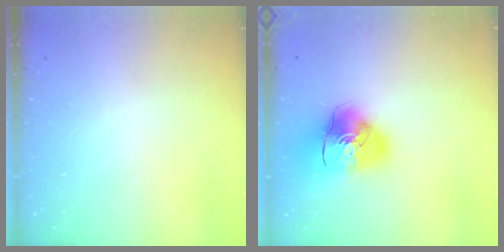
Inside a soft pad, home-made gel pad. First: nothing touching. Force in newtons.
{"total": 15.6, "press": 15.5, "slide": 2.4}